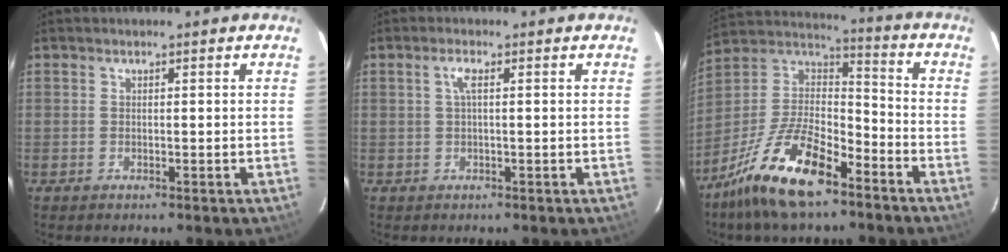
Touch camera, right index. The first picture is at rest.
{"total": 1.7, "force": [0.3, 0.0, 1.6], "torque": [-0.033, 0.003, 0.005]}
{"total": 18.5, "force": [-12.0, 6.7, 12.4], "torque": [-0.257, -0.002, -0.224]}